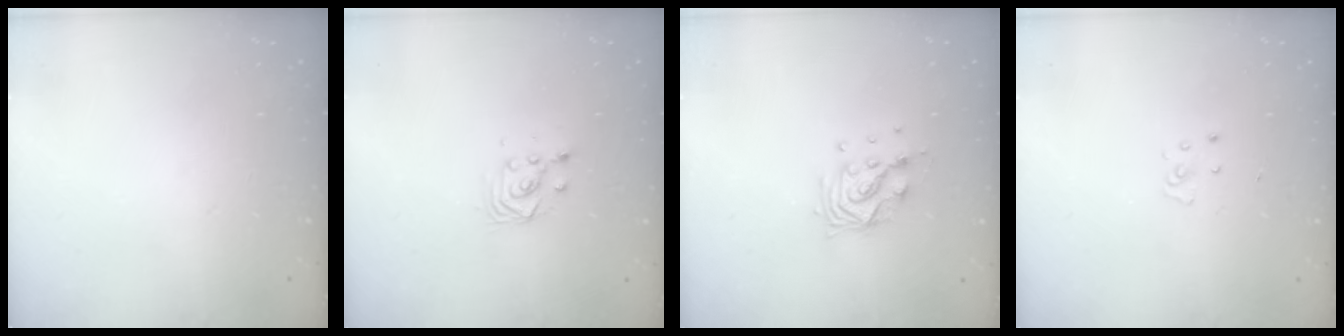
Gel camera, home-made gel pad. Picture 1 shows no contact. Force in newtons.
{"total": 3.3, "press": 3.1, "slide": 1.0}
{"total": 10.0, "press": 9.9, "slide": 1.2}
{"total": 2.7, "press": 2.7, "slide": 0.3}